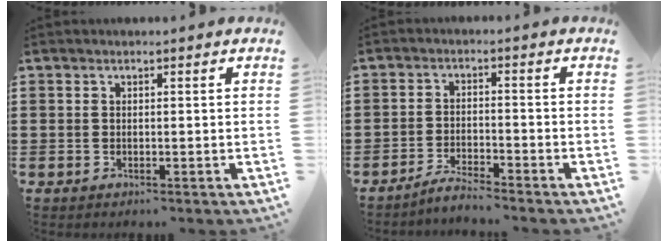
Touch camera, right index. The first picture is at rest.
{"total": 3.1, "force": [-3.1, 0.0, 0.6], "torque": [-0.014, 0.005, -0.062]}